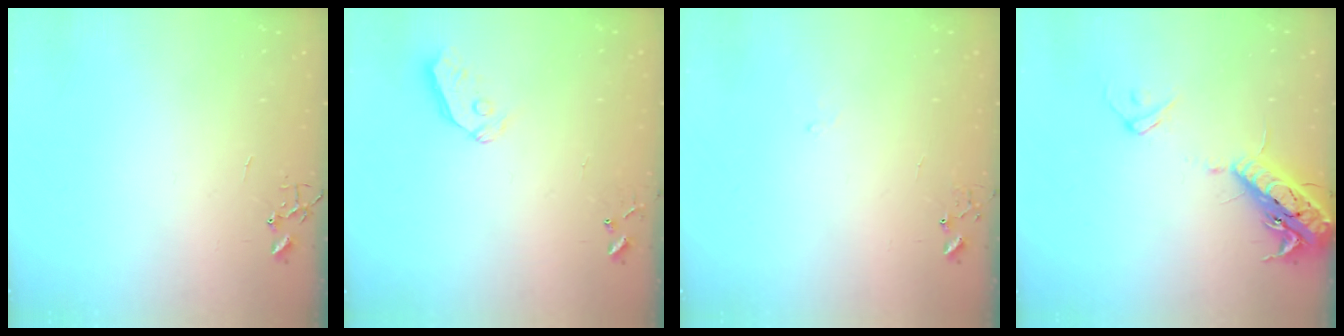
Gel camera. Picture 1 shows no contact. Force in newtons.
{"total": 6.1, "press": 6.1, "slide": 0.6}
{"total": 5.8, "press": 5.8, "slide": 0.7}
{"total": 17.1, "press": 16.7, "slide": 3.7}